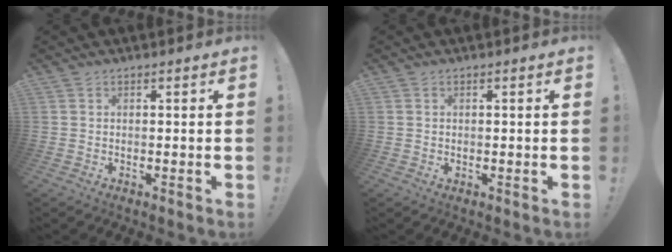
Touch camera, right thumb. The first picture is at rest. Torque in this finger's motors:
{"motor_torque": [0.30, 0.38, -0.17, 0.30, 0.05]}